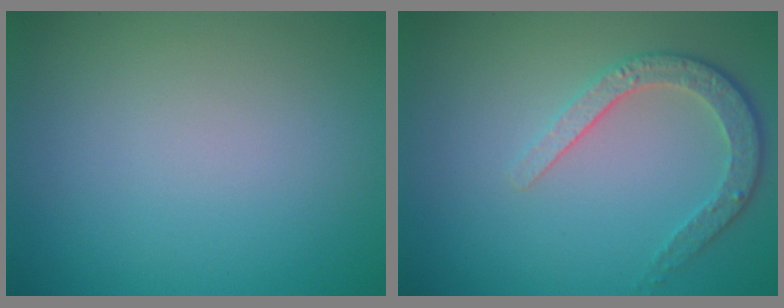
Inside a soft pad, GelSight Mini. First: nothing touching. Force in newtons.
{"total": 3.5, "press": 2.9, "slide": 2.0}